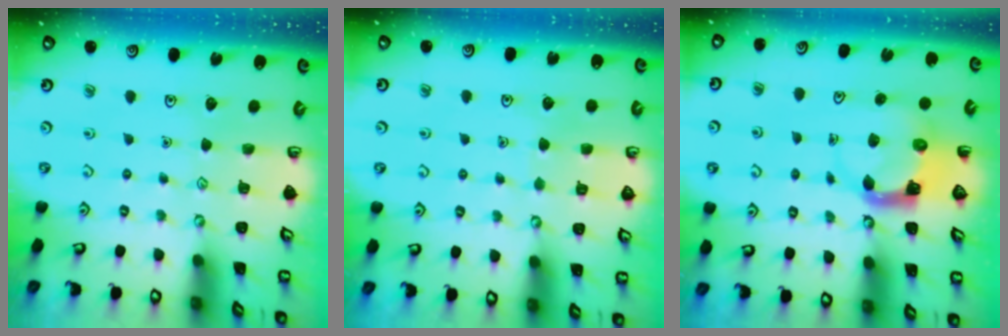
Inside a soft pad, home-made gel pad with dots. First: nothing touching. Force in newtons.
{"total": 3.6, "press": 3.6, "slide": 0.4}
{"total": 3.9, "press": 3.8, "slide": 0.6}